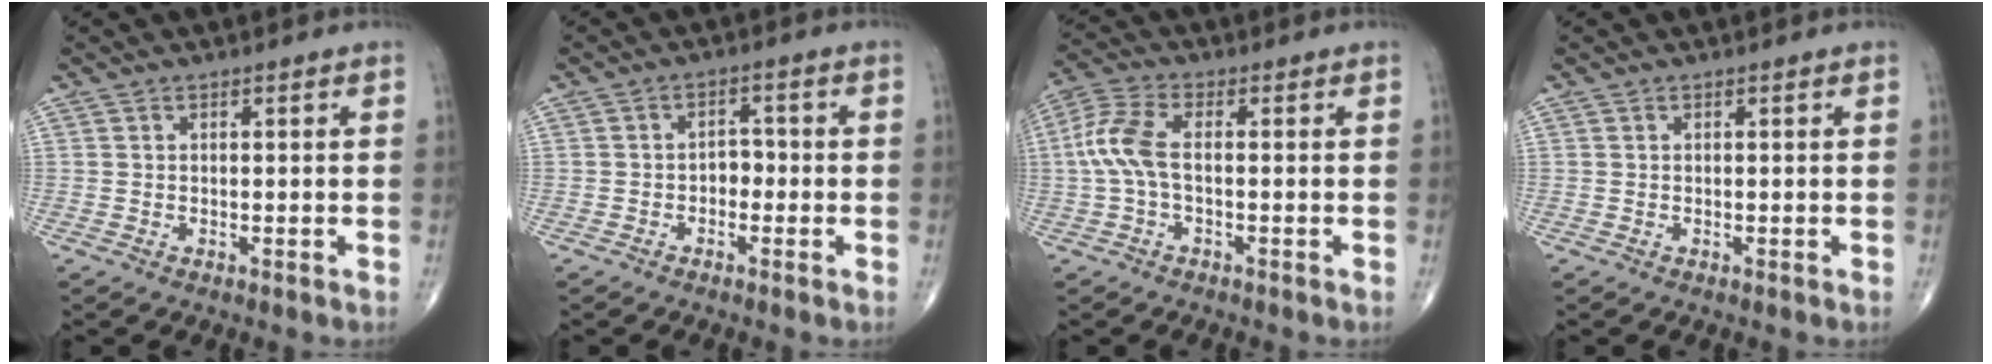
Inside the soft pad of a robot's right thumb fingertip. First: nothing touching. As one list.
[{"total": 2.8, "force": [-0.9, 2.0, 1.7], "torque": [-0.009, 0.015, -0.024]}, {"total": 7.3, "force": [-0.4, 3.3, 6.6], "torque": [-0.166, 0.020, -0.014]}, {"total": 0.0}]